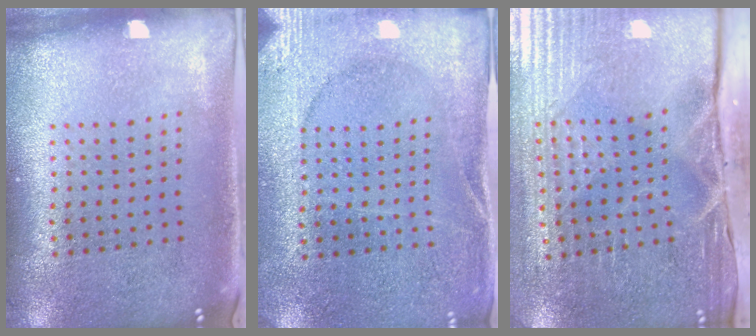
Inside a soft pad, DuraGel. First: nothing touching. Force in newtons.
{"total": 2.7, "press": 2.7, "slide": 0.3}
{"total": 4.3, "press": 4.0, "slide": 1.5}